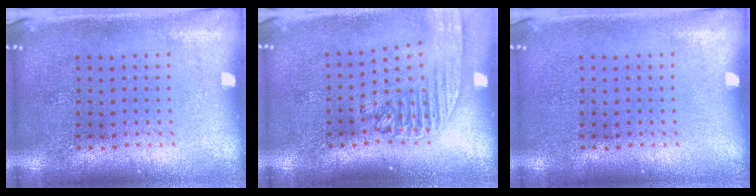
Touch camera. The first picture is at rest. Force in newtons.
{"total": 2.0, "press": 1.7, "slide": 1.1}
{"total": 0.0}